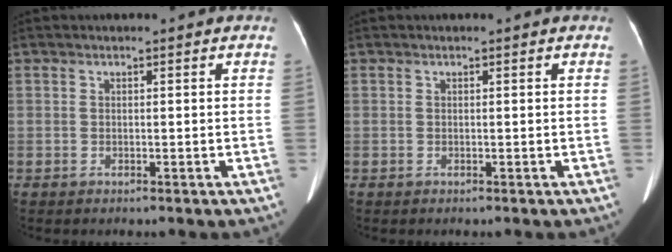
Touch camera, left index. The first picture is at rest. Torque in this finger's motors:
{"motor_torque": [0.12, -0.33, 0.05, -0.01]}